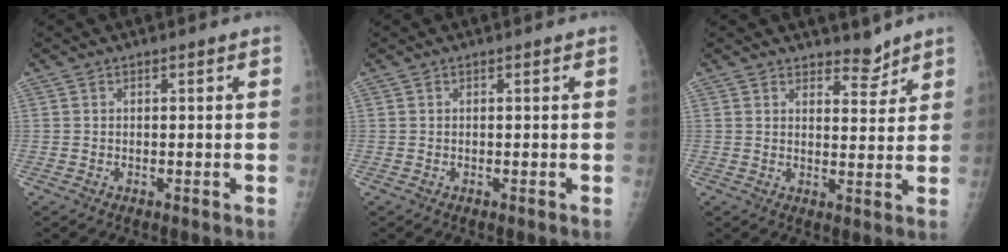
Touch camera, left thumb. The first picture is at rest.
{"total": 0.0}
{"total": 3.9, "force": [3.4, 1.5, 1.0], "torque": [0.006, -0.029, 0.052]}